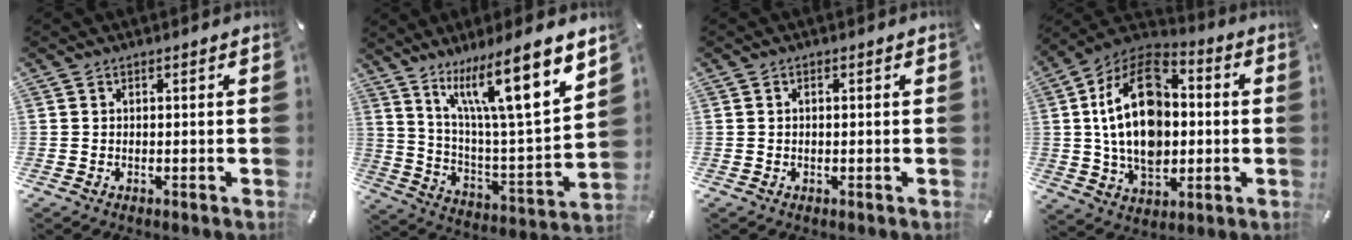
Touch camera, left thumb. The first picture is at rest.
{"total": 16.8, "force": [11.9, 2.8, 11.6], "torque": [-0.202, -0.090, 0.187]}
{"total": 0.7, "force": [0.0, 0.4, 0.5], "torque": [-0.011, 0.001, 0.000]}
{"total": 19.9, "force": [1.4, 13.9, 14.2], "torque": [-0.286, -0.005, 0.019]}